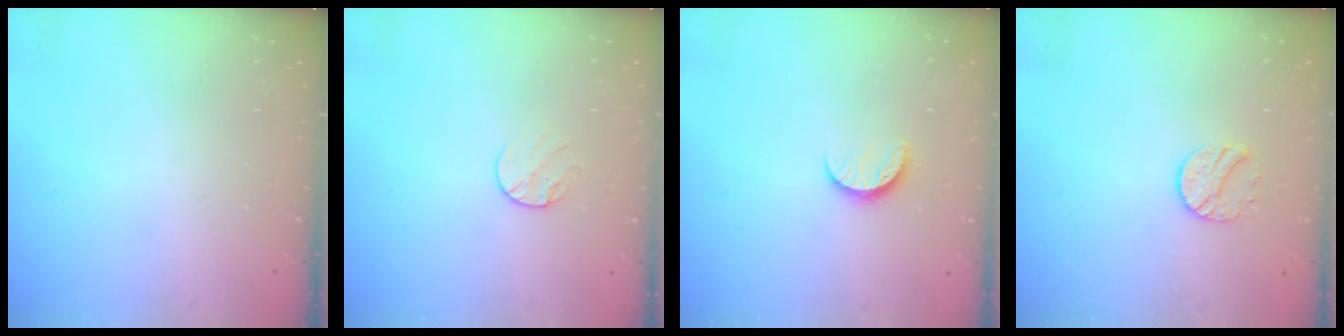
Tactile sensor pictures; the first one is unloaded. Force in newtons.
{"total": 5.6, "press": 5.6, "slide": 0.5}
{"total": 7.1, "press": 7.1, "slide": 0.7}
{"total": 8.7, "press": 8.7, "slide": 0.3}